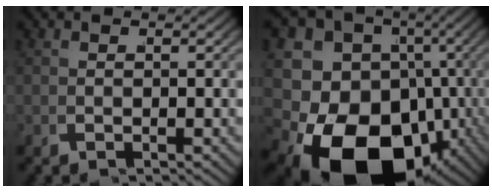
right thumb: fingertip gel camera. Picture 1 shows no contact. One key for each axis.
{"total": 22.5, "fx": -4.7, "fy": 16.5, "fz": 14.5, "tx": -0.280, "ty": -0.087, "tz": -0.041}